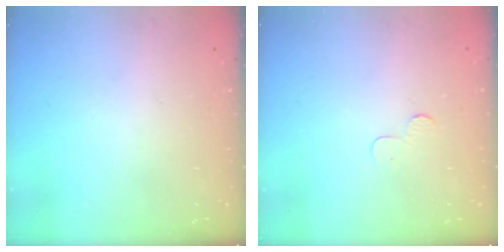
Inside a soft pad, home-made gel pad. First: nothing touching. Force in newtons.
{"total": 3.7, "press": 3.7, "slide": 0.4}